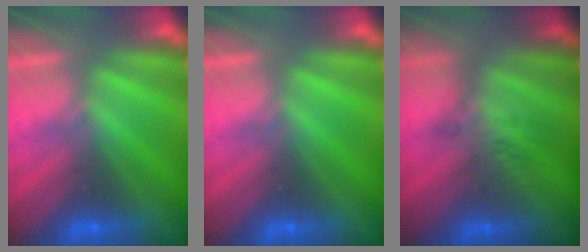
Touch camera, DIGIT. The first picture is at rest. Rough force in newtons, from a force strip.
{"total": 0.0}
{"total": 2.6}